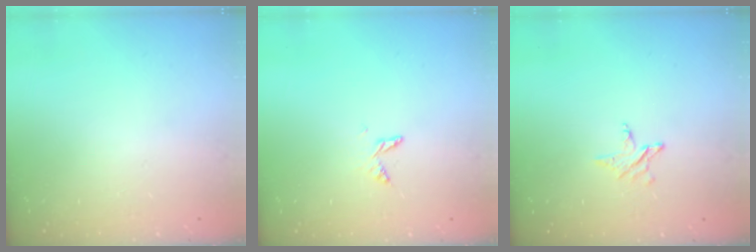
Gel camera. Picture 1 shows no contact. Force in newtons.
{"total": 4.6, "press": 4.6, "slide": 0.5}
{"total": 2.9, "press": 2.8, "slide": 0.3}